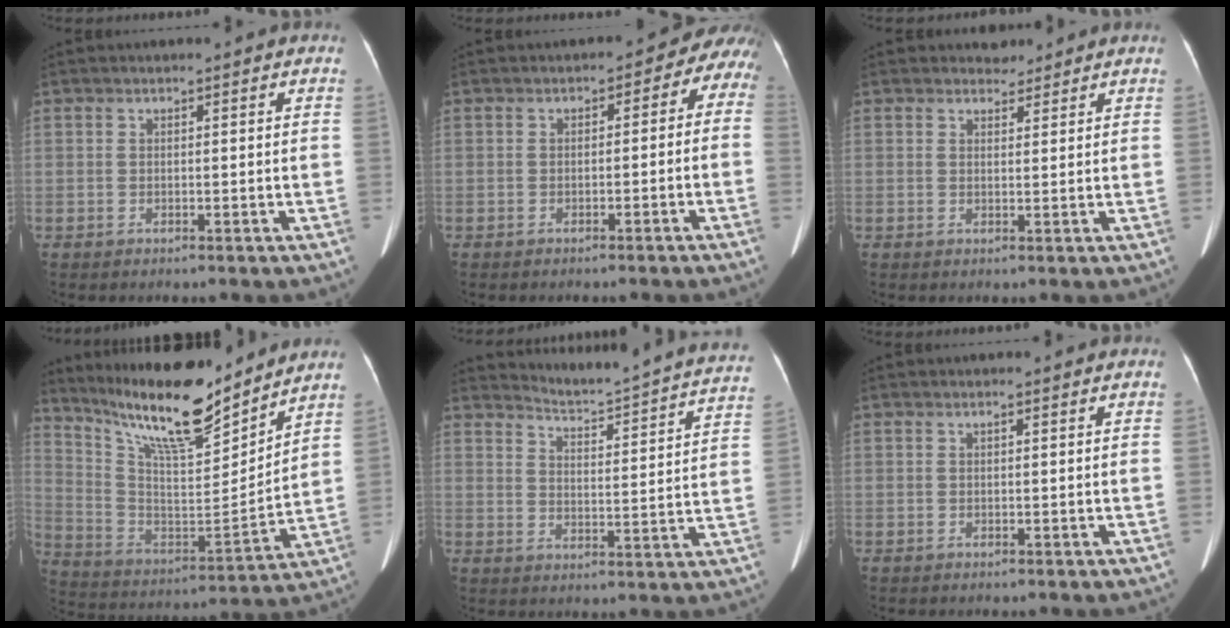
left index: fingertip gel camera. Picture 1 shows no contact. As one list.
[{"total": 5.2, "force": [-1.6, 3.6, 3.4], "torque": [-0.027, 0.041, -0.024]}, {"total": 1.8, "force": [1.6, 0.7, -0.2], "torque": [0.003, -0.002, 0.023]}, {"total": 18.8, "force": [15.8, 2.7, 9.9], "torque": [-0.181, -0.008, 0.284]}, {"total": 20.0, "force": [19.4, 0.3, 4.9], "torque": [-0.076, -0.086, 0.228]}, {"total": 0.0}]